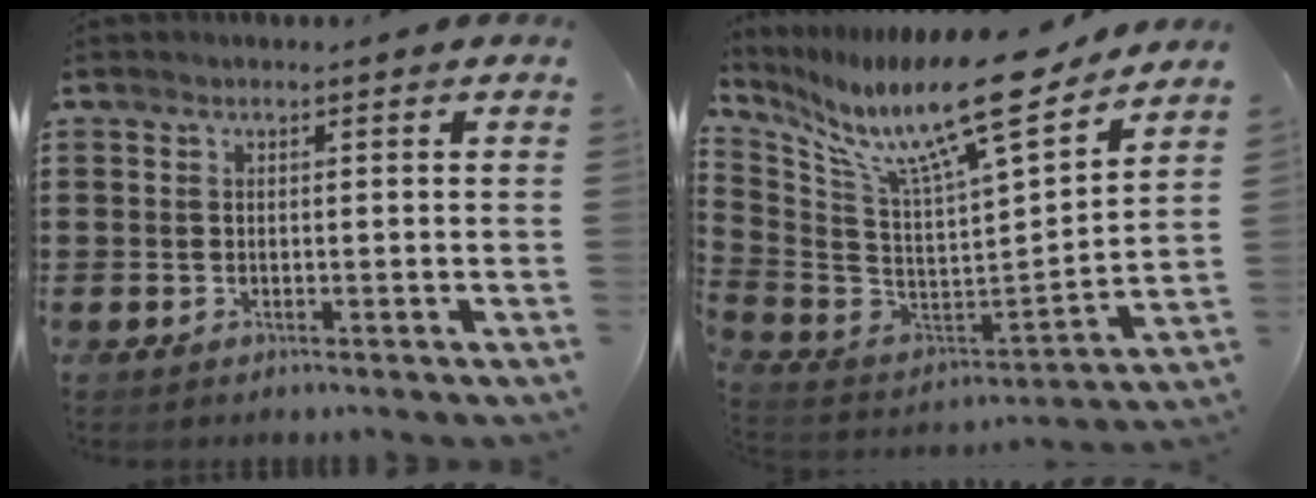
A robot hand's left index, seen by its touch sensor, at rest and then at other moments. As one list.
[{"total": 15.7, "force": [11.9, 1.7, 10.1], "torque": [-0.192, -0.089, 0.191]}]